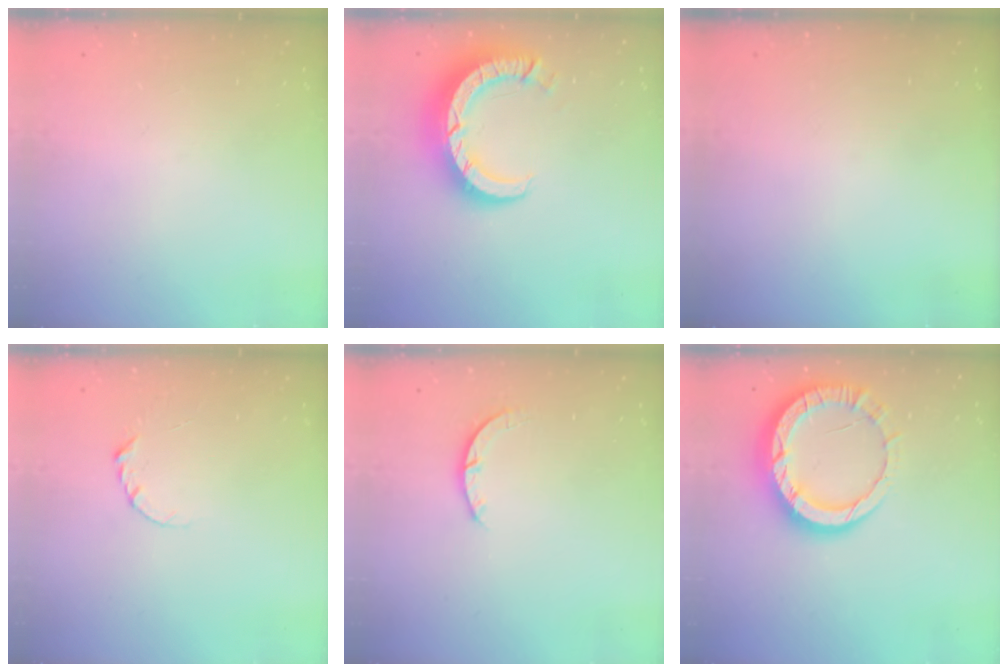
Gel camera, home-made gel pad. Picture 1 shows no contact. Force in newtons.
{"total": 10.6, "press": 10.5, "slide": 1.0}
{"total": 0.0}
{"total": 3.2, "press": 3.2, "slide": 0.3}
{"total": 2.9, "press": 2.9, "slide": 0.4}
{"total": 12.6, "press": 12.6, "slide": 1.1}